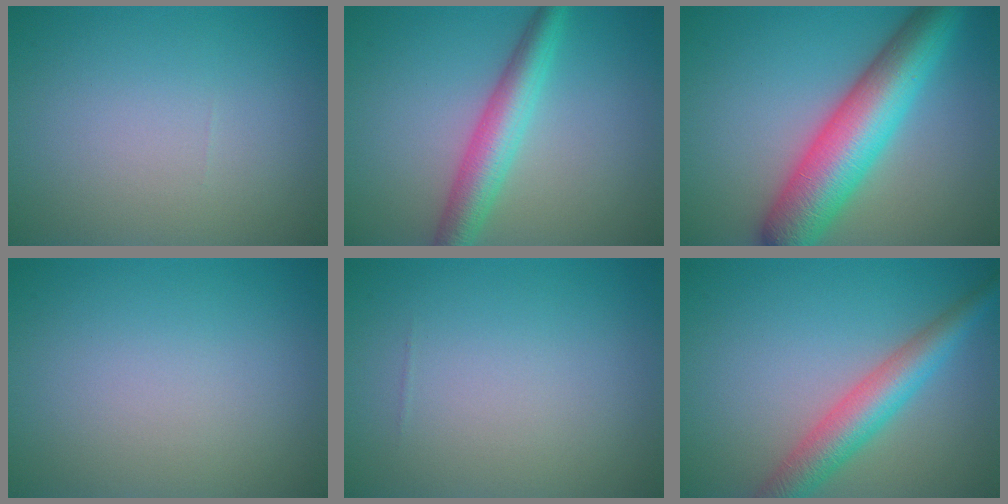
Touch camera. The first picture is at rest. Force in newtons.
{"total": 4.6, "press": 4.6, "slide": 0.0}
{"total": 9.5, "press": 9.5, "slide": 0.2}
{"total": 0.0}
{"total": 0.0}
{"total": 5.0, "press": 5.0, "slide": 0.1}